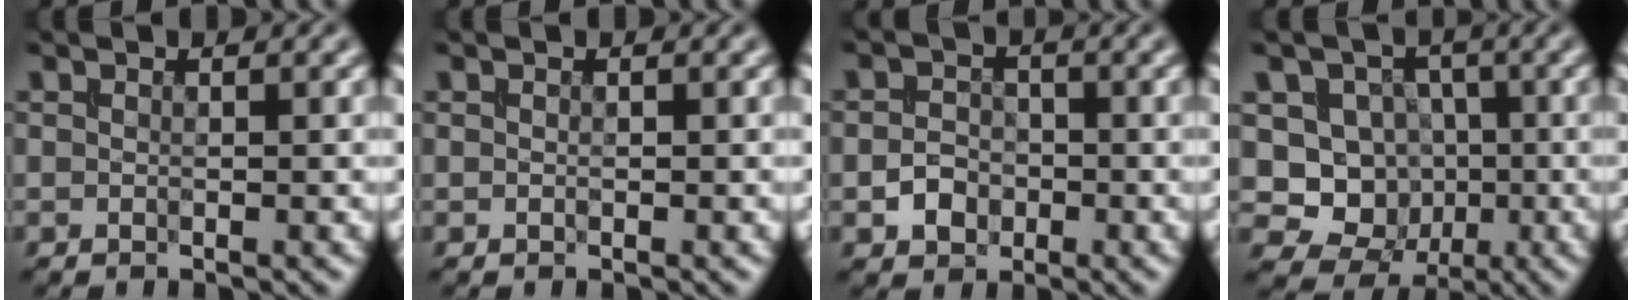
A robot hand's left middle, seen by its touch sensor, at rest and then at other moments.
{"total": 0.0}
{"total": 2.4, "force": [-0.9, 1.9, 1.1], "torque": [-0.012, 0.001, -0.020]}
{"total": 7.1, "force": [-0.2, 6.7, 2.4], "torque": [-0.028, 0.006, -0.028]}